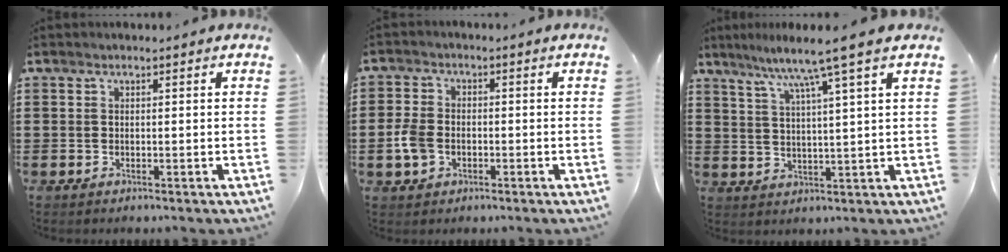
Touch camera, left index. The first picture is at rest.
{"total": 4.4, "force": [-1.1, 3.0, 3.0], "torque": [-0.083, -0.004, -0.027]}
{"total": 6.9, "force": [5.0, -1.4, 4.5], "torque": [-0.105, -0.022, 0.079]}